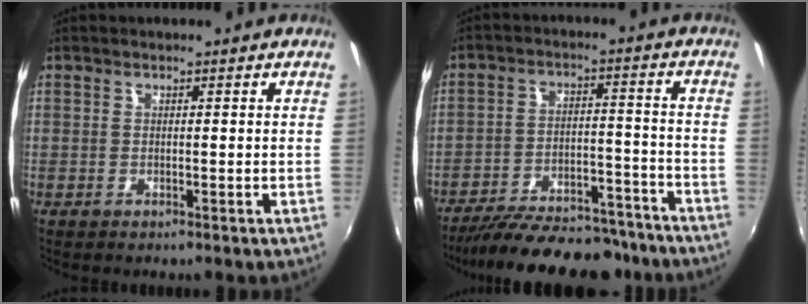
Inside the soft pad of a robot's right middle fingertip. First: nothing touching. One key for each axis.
{"total": 22.4, "fx": -19.4, "fy": 6.6, "fz": 9.1, "tx": -0.175, "ty": -0.006, "tz": -0.263}